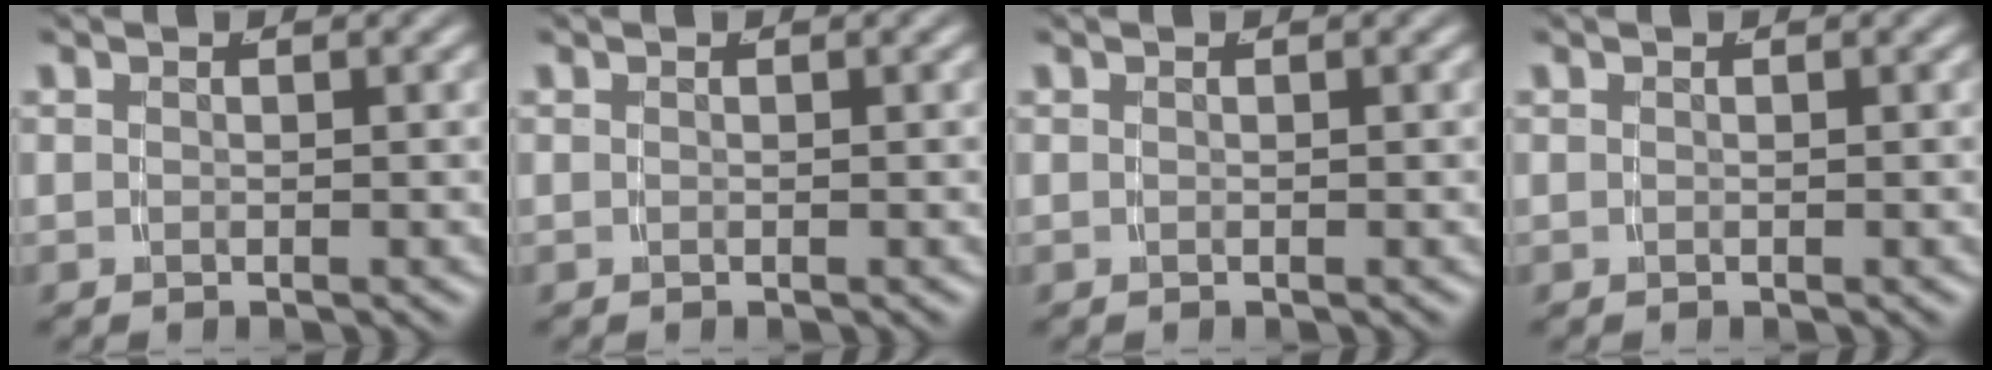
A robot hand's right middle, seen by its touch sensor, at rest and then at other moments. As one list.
[{"total": 0.0}, {"total": 0.0}, {"total": 0.0}]